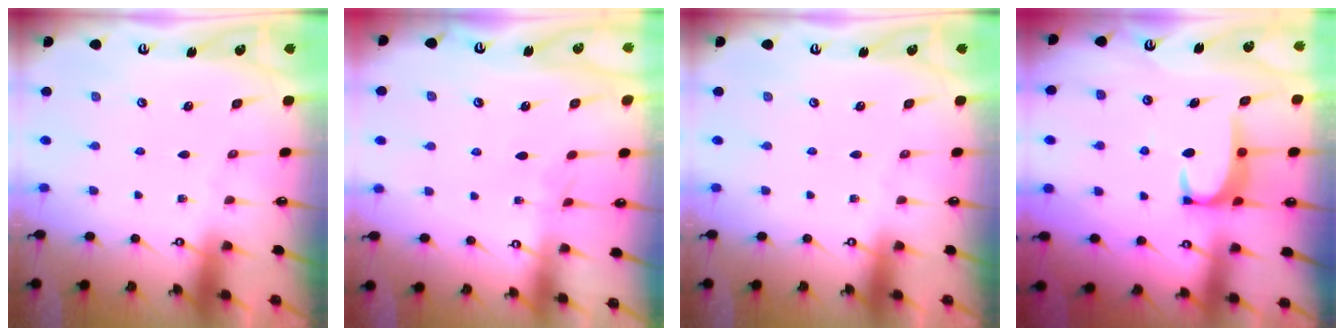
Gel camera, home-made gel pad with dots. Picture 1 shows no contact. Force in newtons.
{"total": 3.0, "press": 3.0, "slide": 0.3}
{"total": 0.0}
{"total": 2.6, "press": 2.6, "slide": 0.3}